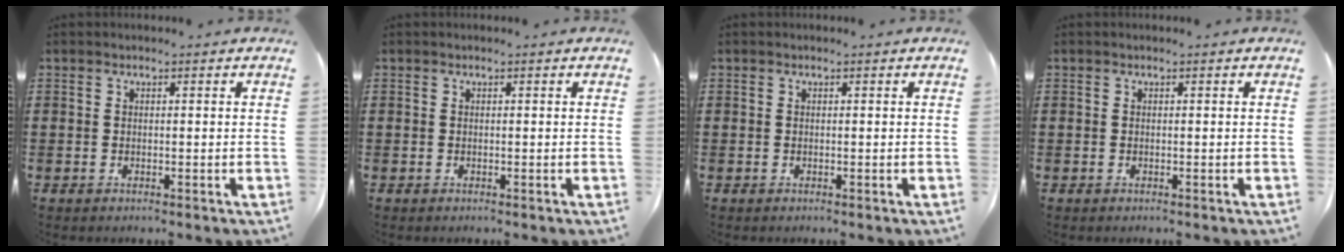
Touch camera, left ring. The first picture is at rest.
{"total": 0.0}
{"total": 0.0}
{"total": 0.0}